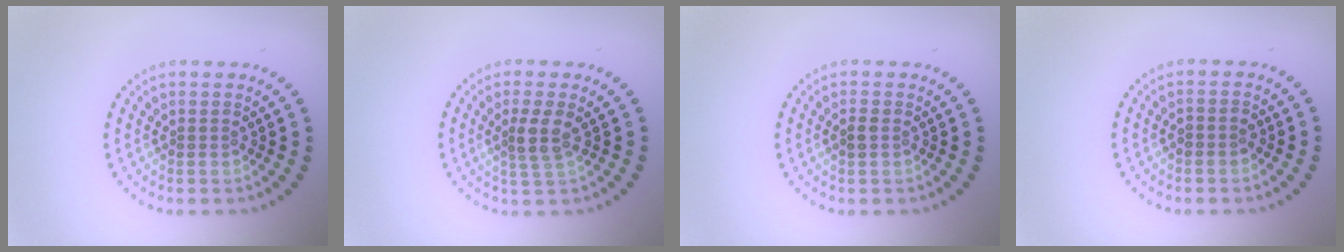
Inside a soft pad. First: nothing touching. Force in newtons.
{"total": 2.2, "press": 1.7, "slide": 1.3}
{"total": 0.9, "press": 0.9, "slide": 0.2}
{"total": 1.1, "press": 1.0, "slide": 0.5}